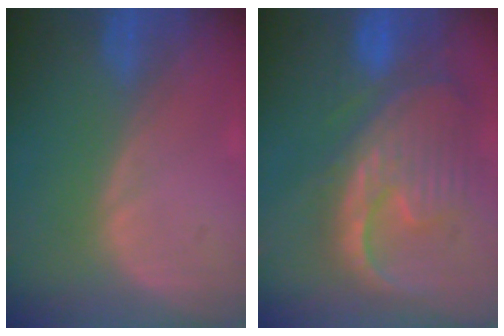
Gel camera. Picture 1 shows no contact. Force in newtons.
{"total": 12.7, "press": 10.9, "slide": 6.5}